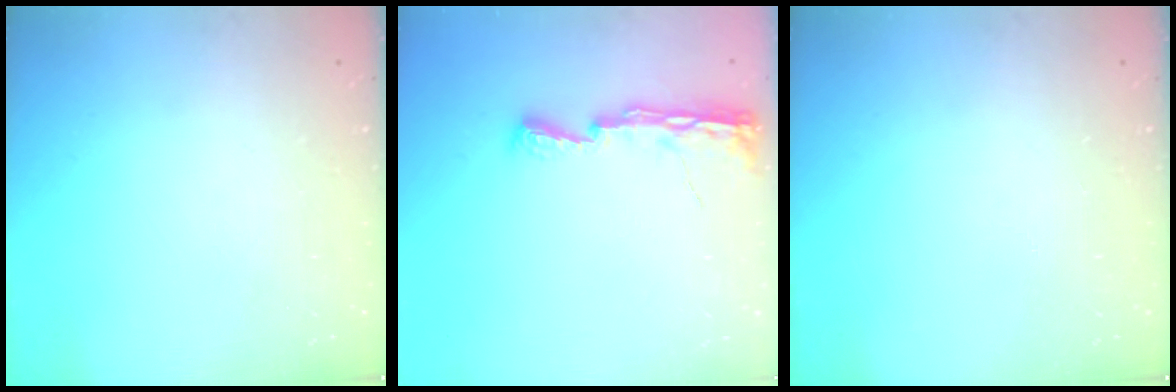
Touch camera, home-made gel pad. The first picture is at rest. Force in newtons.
{"total": 8.0, "press": 8.0, "slide": 0.8}
{"total": 0.0}